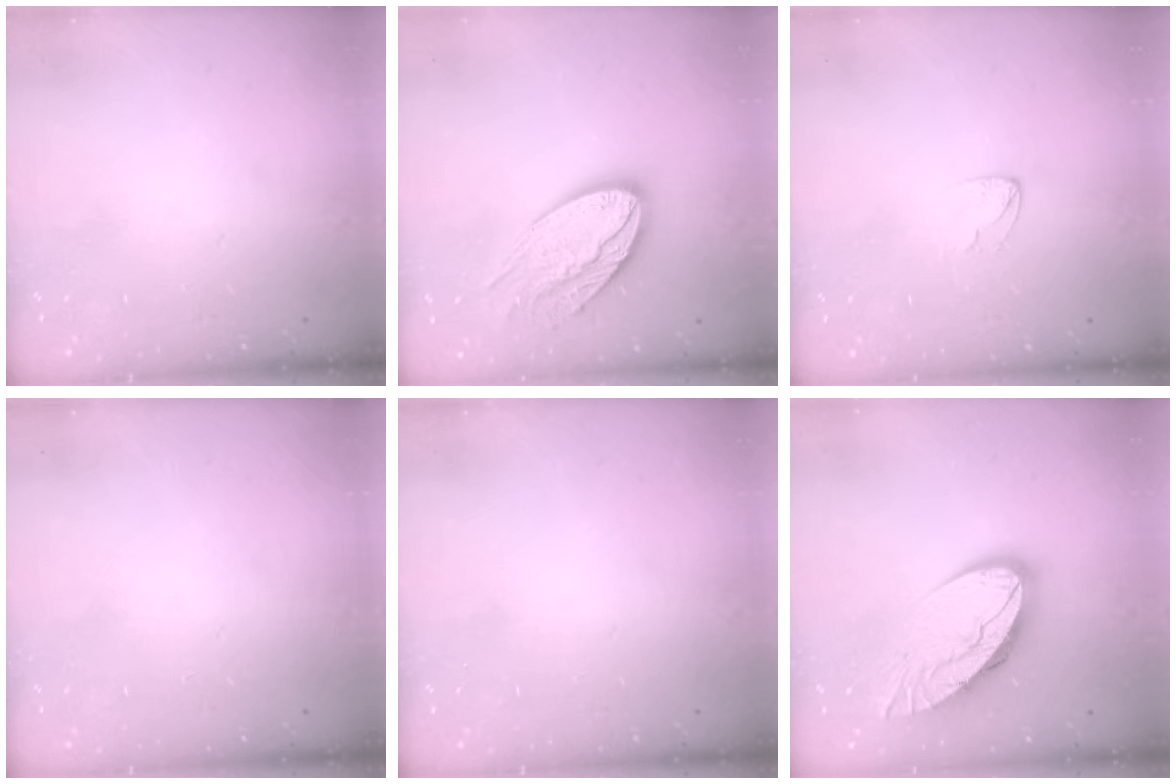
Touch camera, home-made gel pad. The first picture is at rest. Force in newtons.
{"total": 17.9, "press": 17.9, "slide": 1.4}
{"total": 3.8, "press": 3.8, "slide": 0.3}
{"total": 0.0}
{"total": 0.0}
{"total": 12.3, "press": 12.2, "slide": 1.1}